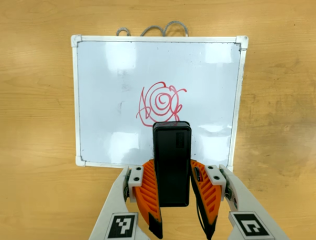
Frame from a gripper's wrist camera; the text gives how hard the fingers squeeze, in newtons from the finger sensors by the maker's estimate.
{"total": 4.2, "left": 3.1, "right": 5.4}